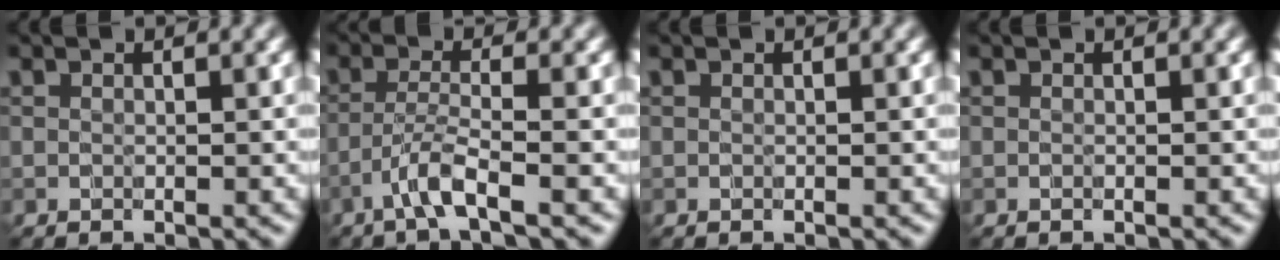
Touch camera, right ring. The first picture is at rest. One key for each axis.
{"total": 2.8, "fx": -1.7, "fy": -0.1, "fz": 2.1, "tx": -0.040, "ty": 0.008, "tz": -0.045}
{"total": 0.0}
{"total": 0.0}